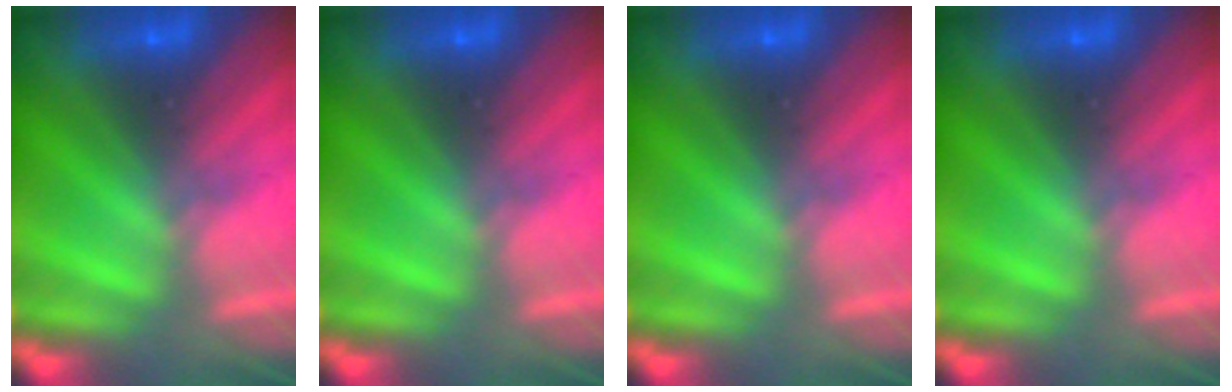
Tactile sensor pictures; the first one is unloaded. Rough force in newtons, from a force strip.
{"total": 0.0}
{"total": 0.0}
{"total": 0.0}